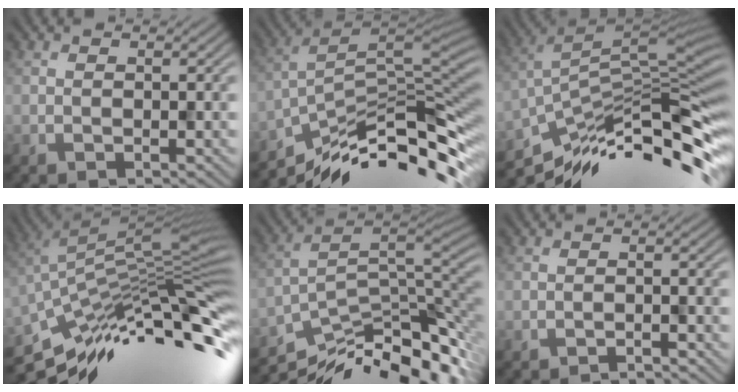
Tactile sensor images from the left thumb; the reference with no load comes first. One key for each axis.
{"total": 13.0, "fx": -8.3, "fy": 3.3, "fz": 9.5, "tx": -0.187, "ty": 0.005, "tz": -0.141}
{"total": 14.0, "fx": -7.9, "fy": 3.5, "fz": 11.0, "tx": -0.223, "ty": 0.005, "tz": -0.137}
{"total": 14.2, "fx": -6.2, "fy": 3.0, "fz": 12.4, "tx": -0.242, "ty": 0.019, "tz": -0.113}
{"total": 13.9, "fx": -9.7, "fy": 4.7, "fz": 8.8, "tx": -0.166, "ty": -0.008, "tz": -0.154}
{"total": 1.5, "fx": -1.4, "fy": 0.1, "fz": 0.5, "tx": -0.006, "ty": 0.004, "tz": -0.029}